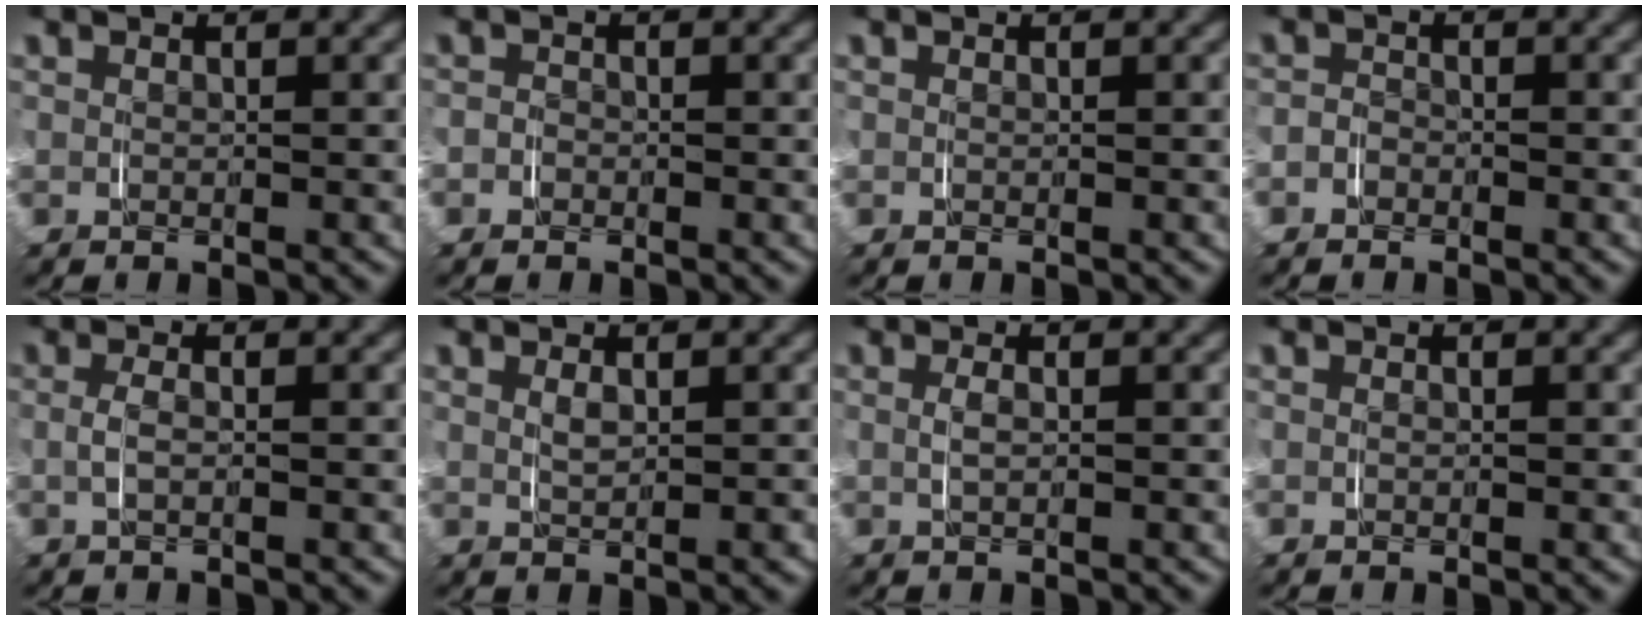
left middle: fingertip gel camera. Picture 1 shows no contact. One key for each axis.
{"total": 0.7, "fx": -0.4, "fy": 0.6, "fz": 0.0, "tx": -0.002, "ty": -0.003, "tz": -0.011}
{"total": 0.0}
{"total": 1.1, "fx": -0.8, "fy": 0.8, "fz": 0.1, "tx": -0.004, "ty": -0.003, "tz": -0.020}
{"total": 1.3, "fx": -0.2, "fy": 0.4, "fz": 1.3, "tx": -0.036, "ty": -0.002, "tz": -0.003}
{"total": 1.2, "fx": 0.4, "fy": 0.3, "fz": 1.1, "tx": -0.019, "ty": -0.005, "tz": 0.013}
{"total": 1.0, "fx": 0.1, "fy": 0.2, "fz": 0.9, "tx": -0.024, "ty": -0.002, "tz": 0.004}
{"total": 0.0}